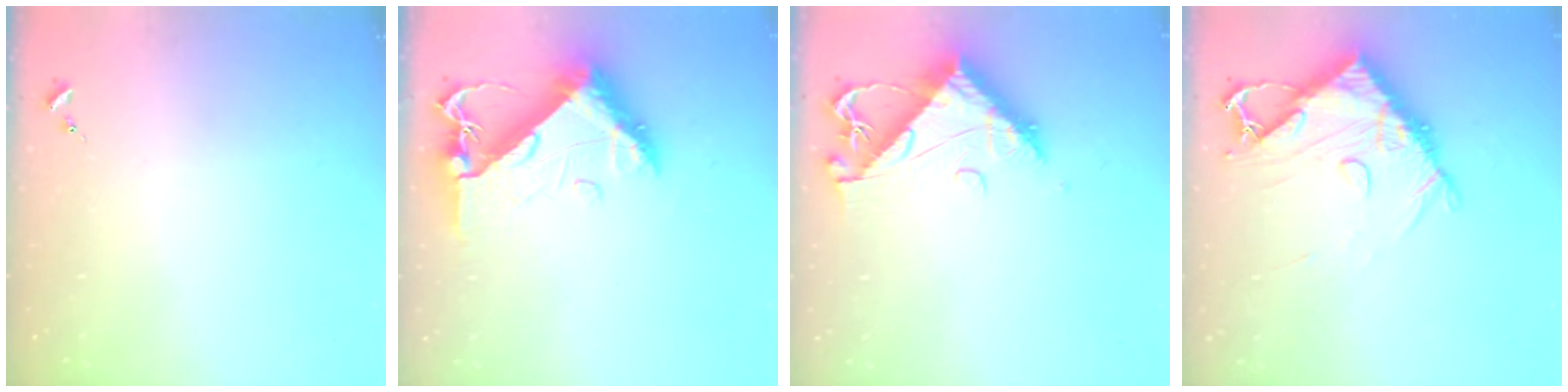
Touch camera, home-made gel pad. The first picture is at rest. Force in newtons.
{"total": 11.3, "press": 11.3, "slide": 1.2}
{"total": 10.1, "press": 10.0, "slide": 1.0}
{"total": 13.0, "press": 12.9, "slide": 1.5}